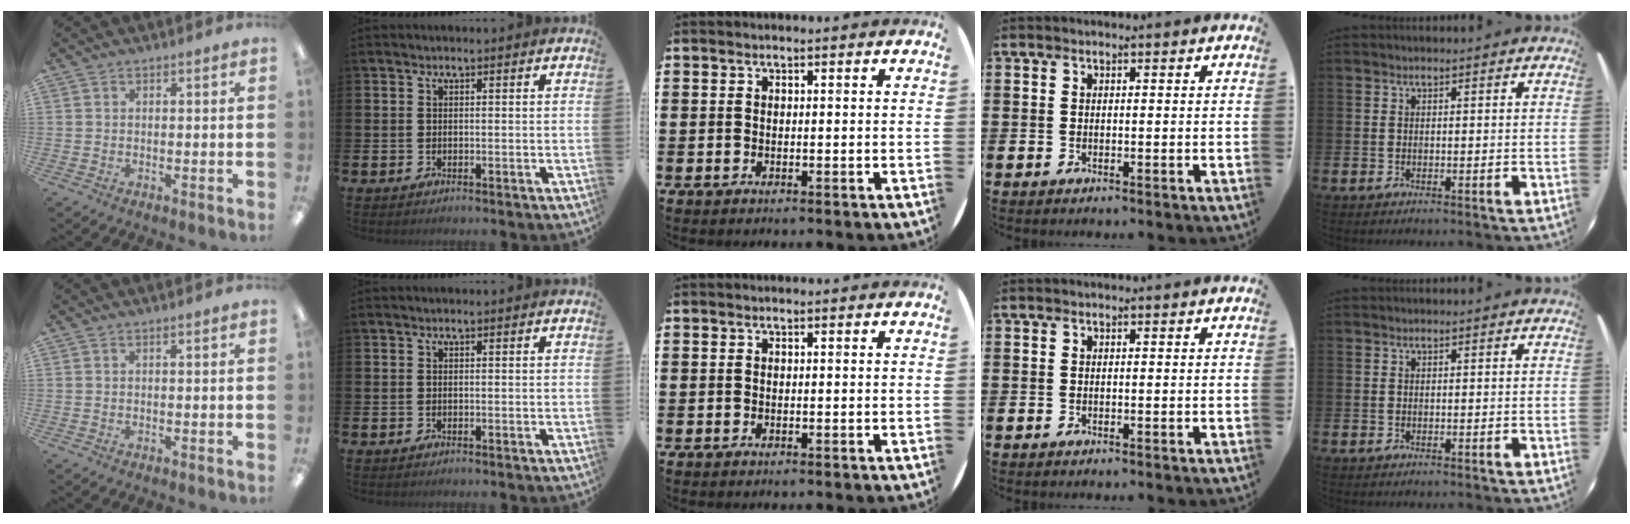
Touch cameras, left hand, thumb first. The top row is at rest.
{}